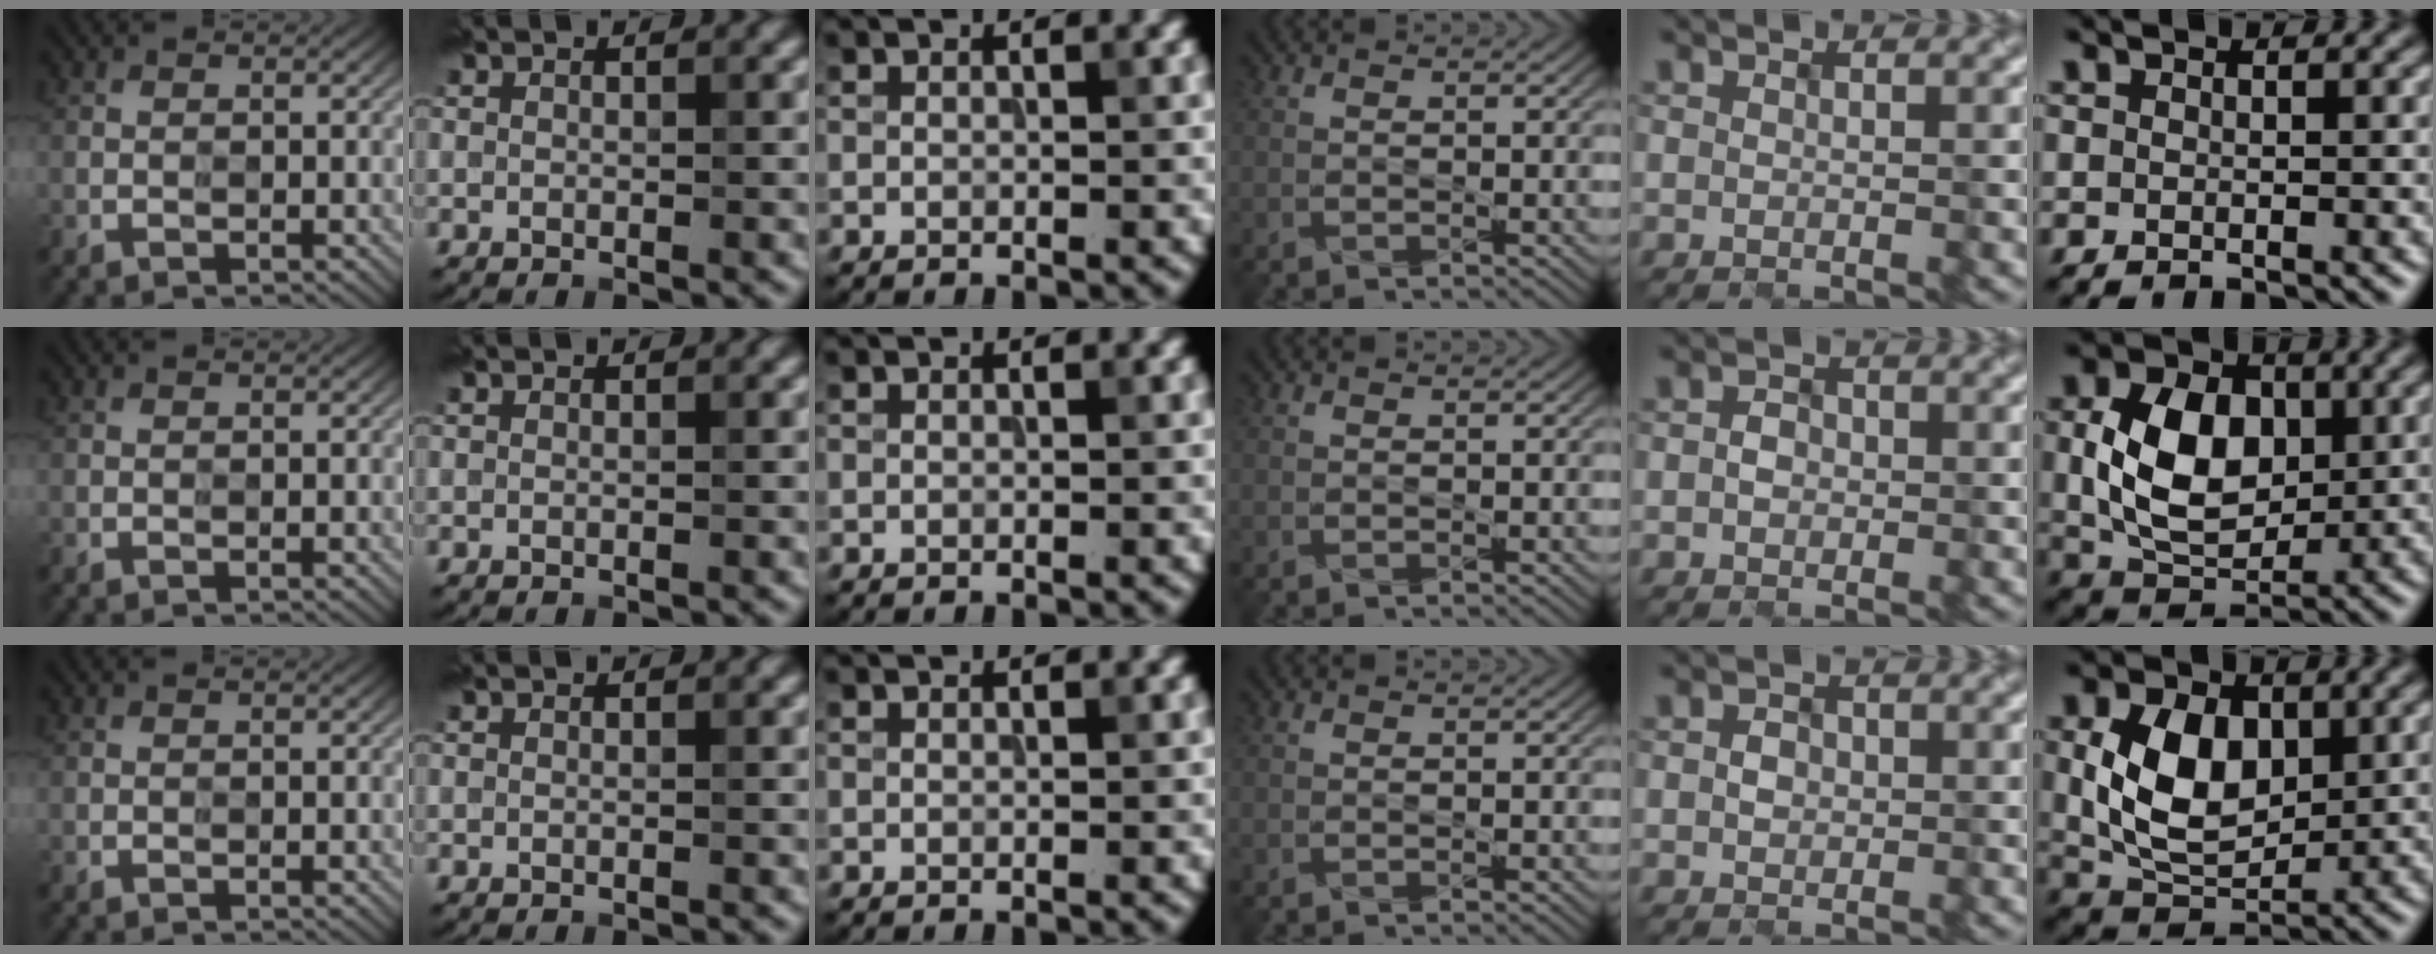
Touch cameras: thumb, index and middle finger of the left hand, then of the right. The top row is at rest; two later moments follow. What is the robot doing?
{"motion": "extract", "object": "drawer"}